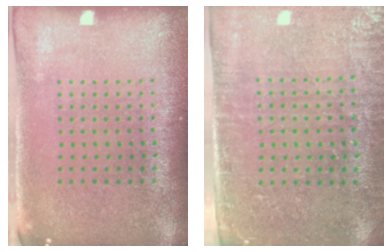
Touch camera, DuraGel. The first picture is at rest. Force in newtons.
{"total": 3.2, "press": 2.9, "slide": 1.2}